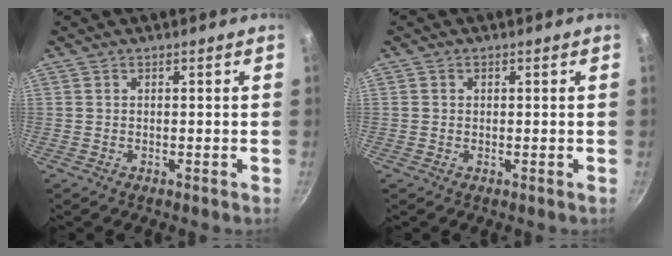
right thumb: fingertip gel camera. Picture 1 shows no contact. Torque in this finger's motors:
{"motor_torque": [-0.05, 0.06, -0.39, 0.07, -0.04]}